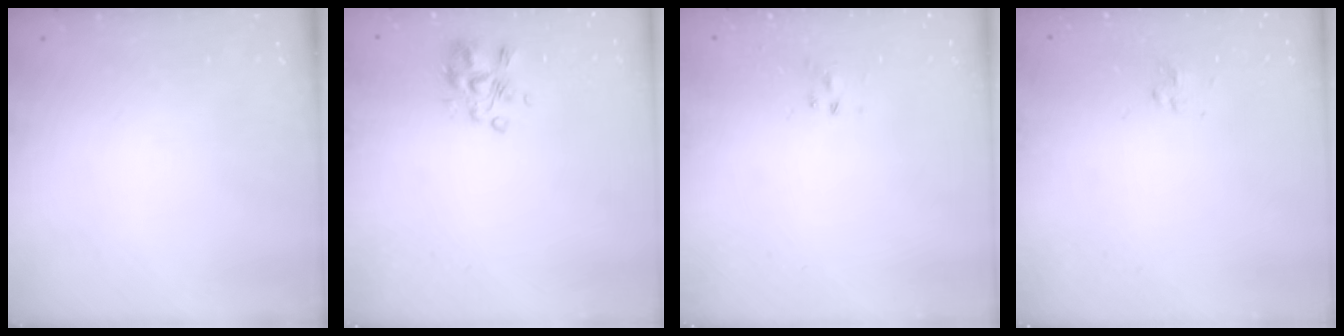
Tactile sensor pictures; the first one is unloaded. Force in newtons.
{"total": 4.9, "press": 4.8, "slide": 1.0}
{"total": 1.0, "press": 0.9, "slide": 0.4}
{"total": 2.3, "press": 2.1, "slide": 0.8}